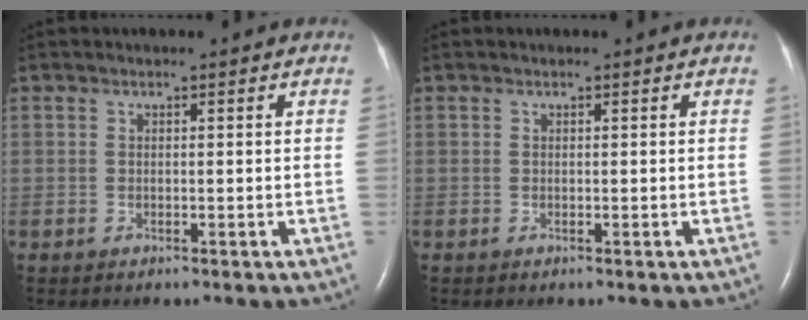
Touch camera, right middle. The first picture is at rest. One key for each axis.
{"total": 0.0}